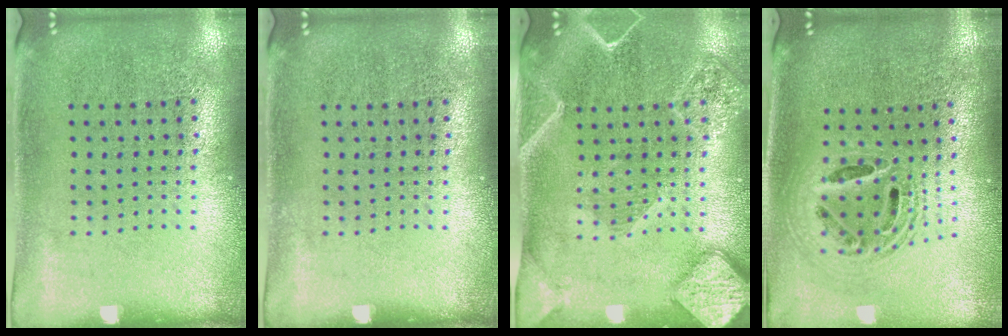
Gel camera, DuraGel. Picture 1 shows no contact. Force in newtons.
{"total": 0.0}
{"total": 2.4, "press": 2.2, "slide": 0.9}
{"total": 2.0, "press": 1.6, "slide": 1.2}